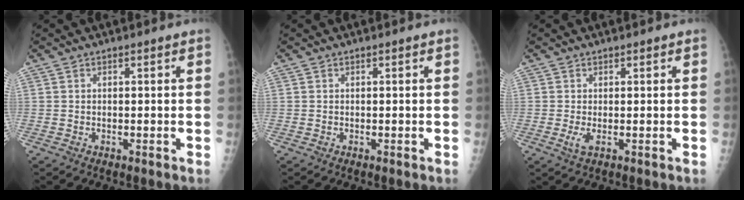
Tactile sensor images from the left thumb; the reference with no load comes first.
{"total": 0.0}
{"total": 2.1, "force": [0.1, 0.8, 1.9], "torque": [-0.039, -0.006, 0.002]}